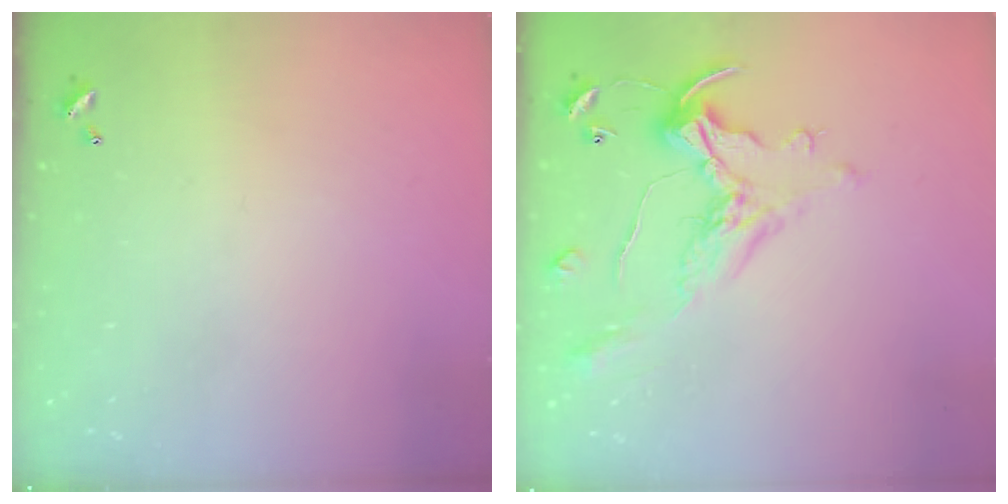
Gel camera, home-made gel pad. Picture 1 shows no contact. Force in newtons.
{"total": 1.8, "press": 1.5, "slide": 1.1}